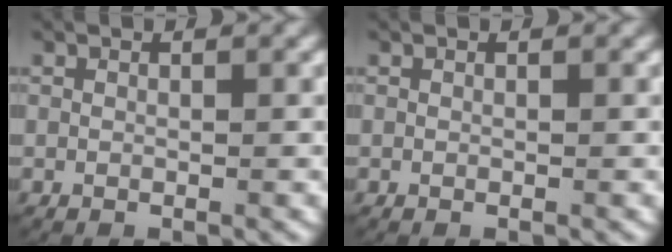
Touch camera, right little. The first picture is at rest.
{"total": 0.0}